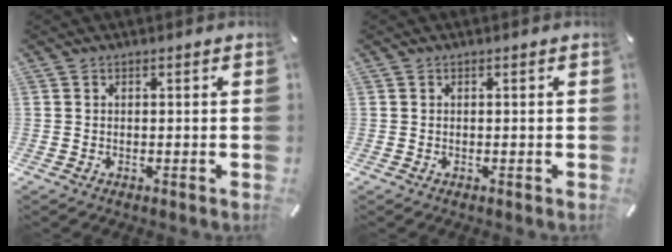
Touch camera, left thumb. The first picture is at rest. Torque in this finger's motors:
{"motor_torque": [-0.01, 0.01, 0.00, 0.00, 0.00]}